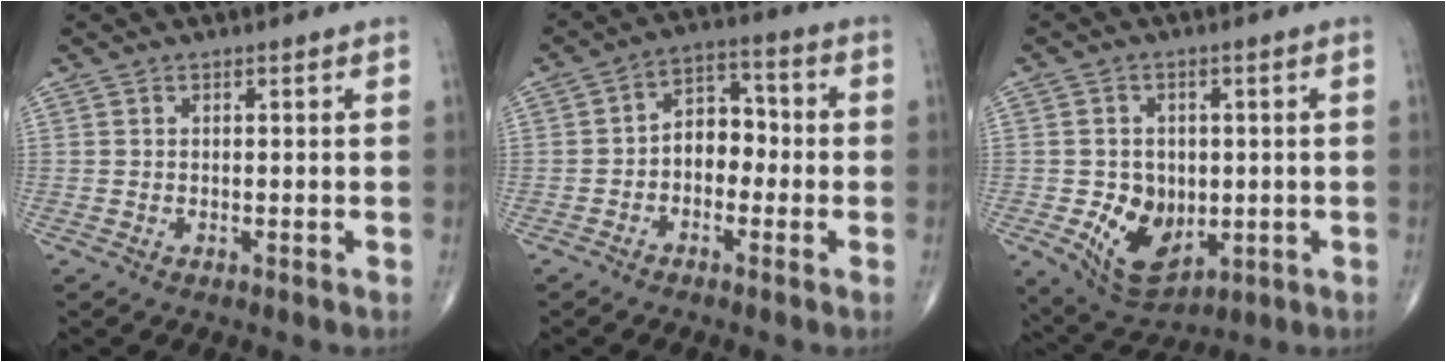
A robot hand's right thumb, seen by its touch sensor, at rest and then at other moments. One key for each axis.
{"total": 7.1, "fx": -1.4, "fy": 5.1, "fz": 4.8, "tx": -0.045, "ty": 0.033, "tz": -0.040}
{"total": 10.9, "fx": -1.7, "fy": 7.9, "fz": 7.4, "tx": -0.089, "ty": -0.005, "tz": -0.008}